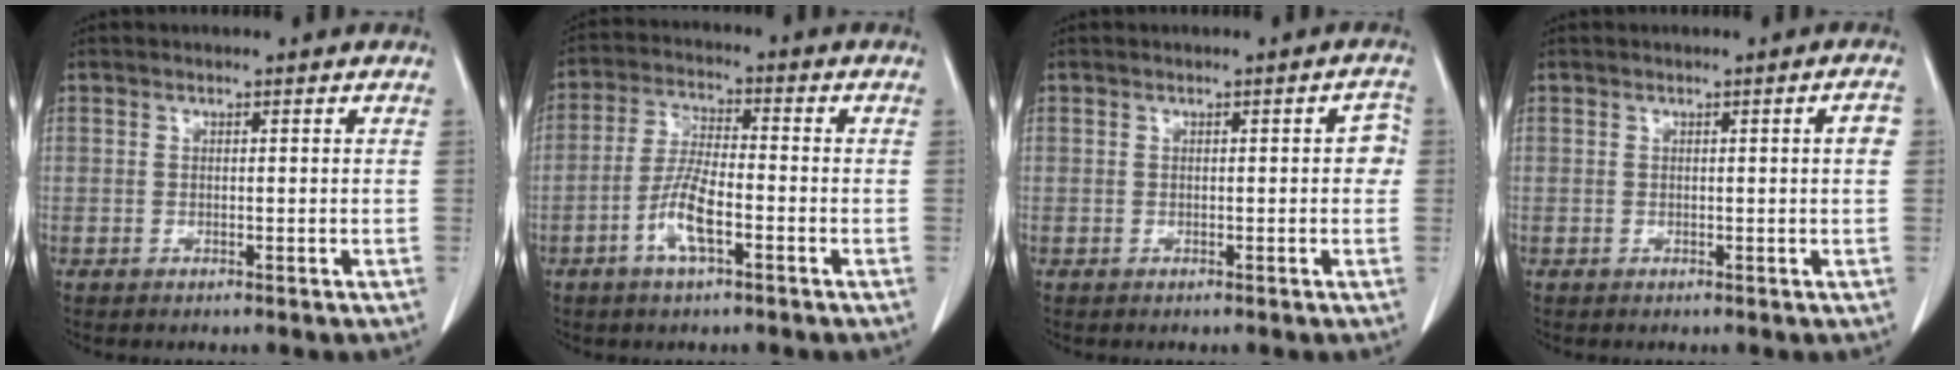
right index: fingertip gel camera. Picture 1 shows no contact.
{"total": 7.0, "force": [-3.0, 1.6, 6.1], "torque": [-0.127, 0.000, -0.061]}
{"total": 2.2, "force": [0.0, 0.9, 2.0], "torque": [-0.010, 0.009, -0.003]}
{"total": 2.0, "force": [0.2, 0.0, 1.9], "torque": [-0.022, 0.005, 0.004]}